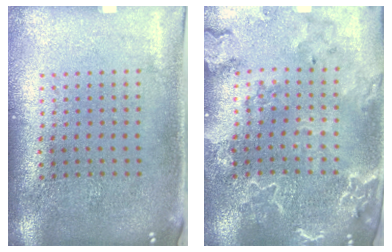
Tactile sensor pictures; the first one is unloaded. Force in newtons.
{"total": 2.7, "press": 2.5, "slide": 1.0}